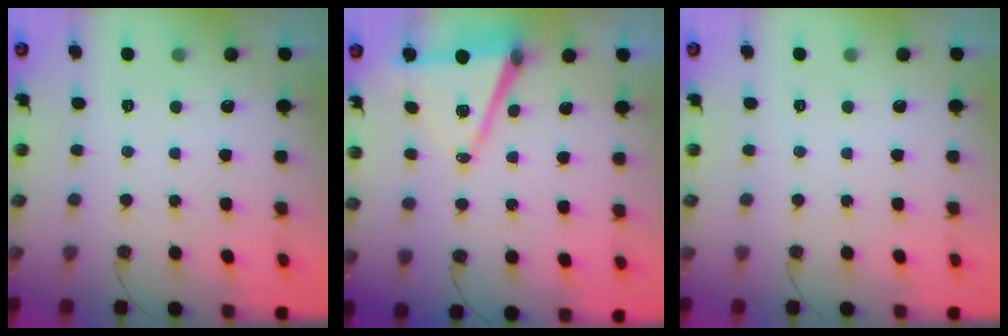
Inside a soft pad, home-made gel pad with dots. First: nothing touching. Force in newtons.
{"total": 10.1, "press": 9.3, "slide": 4.0}
{"total": 0.0}